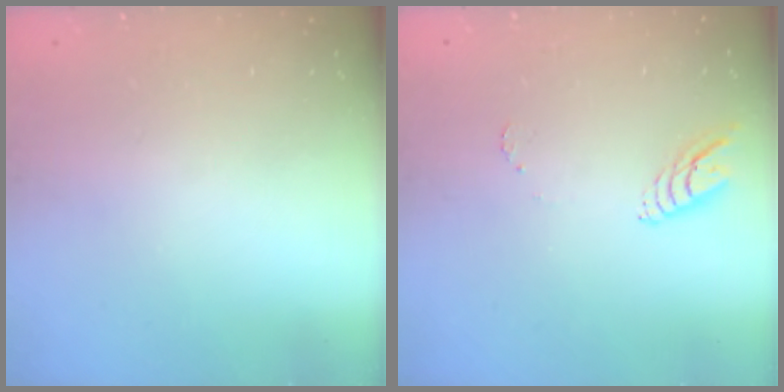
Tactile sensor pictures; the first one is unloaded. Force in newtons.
{"total": 5.6, "press": 5.6, "slide": 0.3}